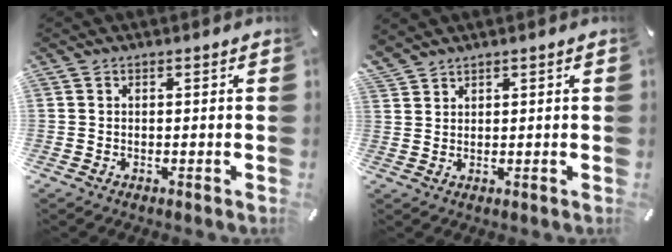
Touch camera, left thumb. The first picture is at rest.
{"total": 2.4, "force": [2.2, 0.7, 0.7], "torque": [-0.016, -0.006, 0.042]}